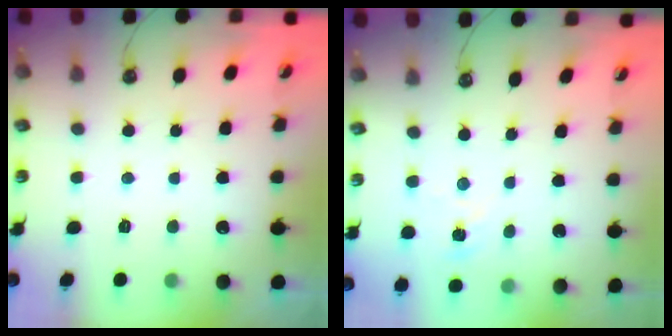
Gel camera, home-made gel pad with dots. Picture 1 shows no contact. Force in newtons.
{"total": 1.0, "press": 1.0, "slide": 0.2}